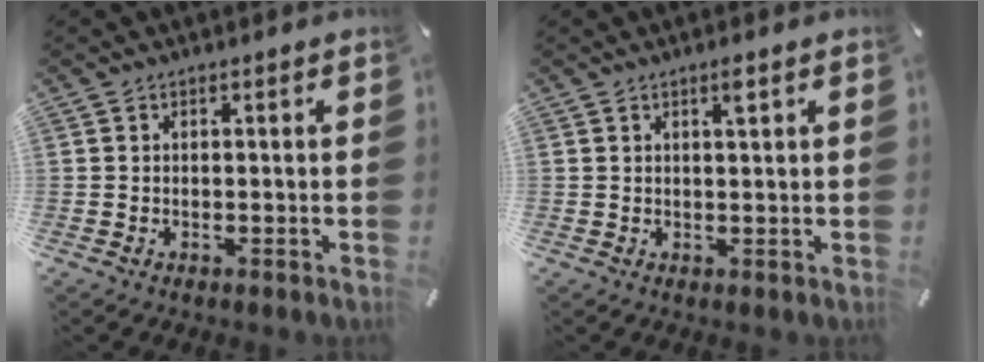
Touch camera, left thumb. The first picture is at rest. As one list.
[{"total": 2.2, "force": [1.2, 0.2, 1.8], "torque": [-0.039, 0.000, 0.020]}]